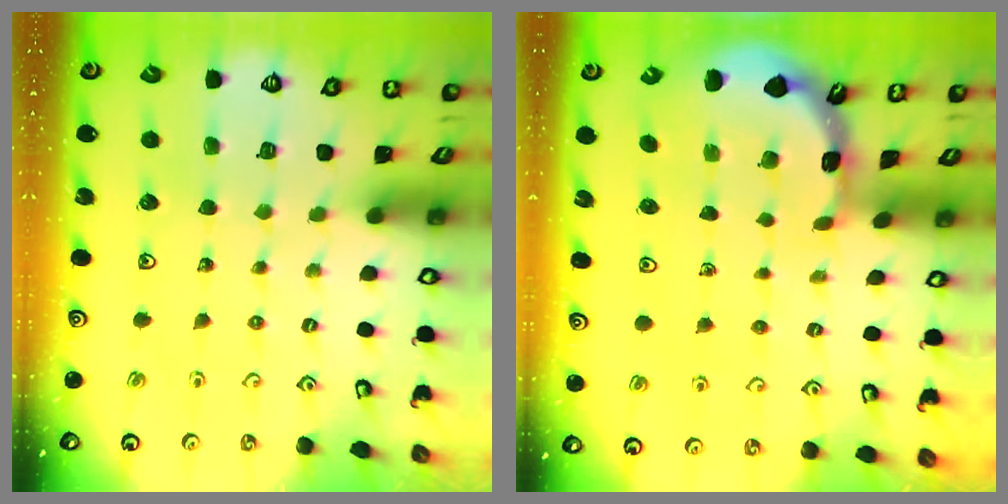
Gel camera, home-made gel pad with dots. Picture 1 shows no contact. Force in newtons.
{"total": 1.7, "press": 1.7, "slide": 0.1}